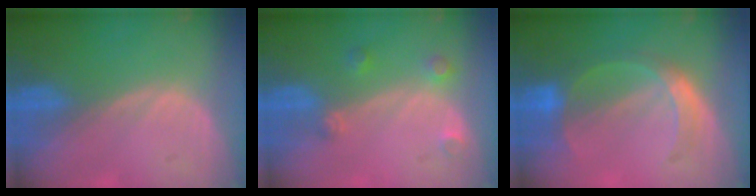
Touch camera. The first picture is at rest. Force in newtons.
{"total": 2.6, "press": 2.6, "slide": 0.4}
{"total": 5.6, "press": 5.3, "slide": 1.9}